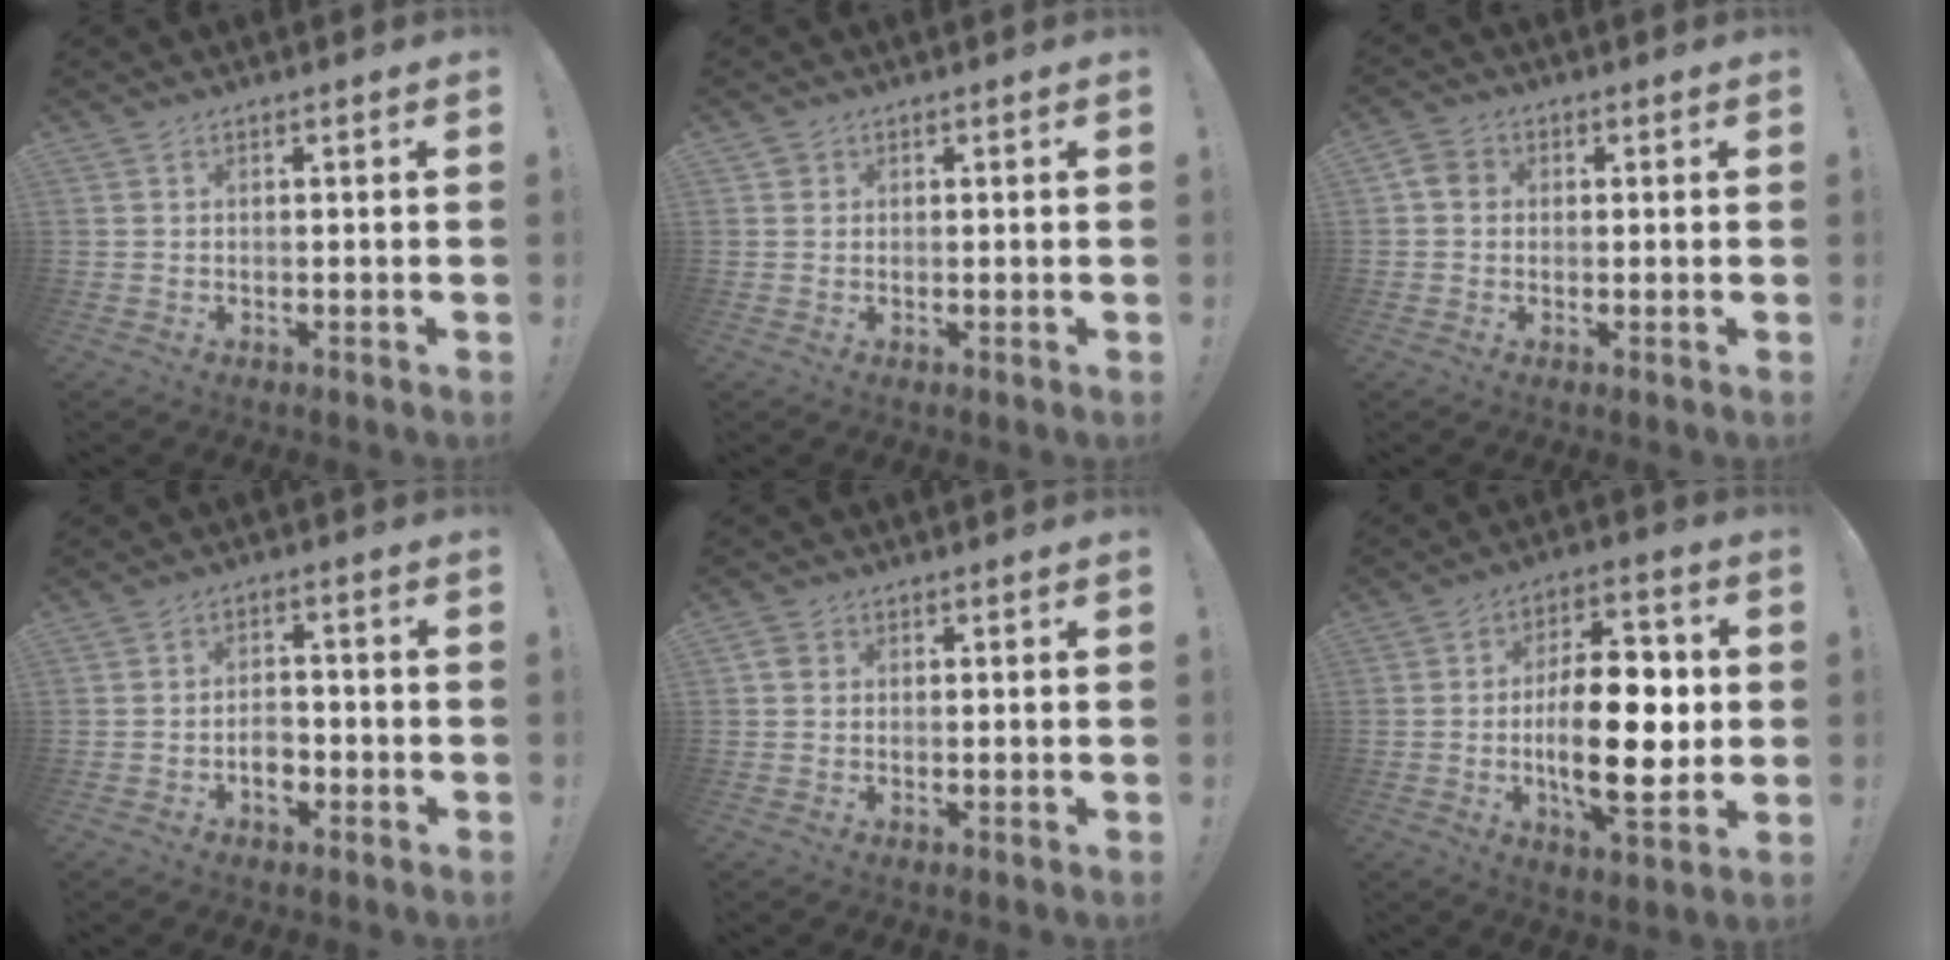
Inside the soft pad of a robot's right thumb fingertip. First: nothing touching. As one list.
[{"total": 1.3, "force": [0.7, 1.1, 0.1], "torque": [0.005, -0.001, 0.012]}, {"total": 4.5, "force": [0.4, 3.7, 2.4], "torque": [-0.032, 0.010, 0.011]}, {"total": 5.5, "force": [-2.4, 3.7, 3.3], "torque": [-0.046, 0.006, -0.043]}, {"total": 2.3, "force": [0.6, 2.0, 1.1], "torque": [-0.015, 0.003, 0.011]}, {"total": 20.3, "force": [-1.4, 9.0, 18.1], "torque": [-0.283, 0.000, -0.023]}]